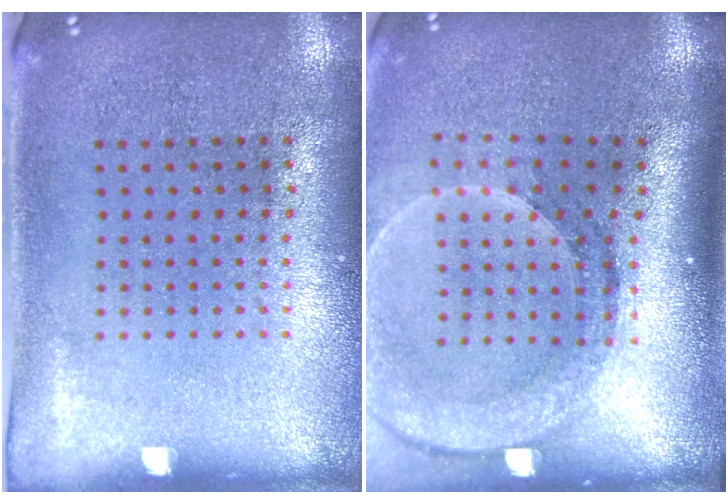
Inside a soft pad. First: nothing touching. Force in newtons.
{"total": 2.8, "press": 2.1, "slide": 1.8}